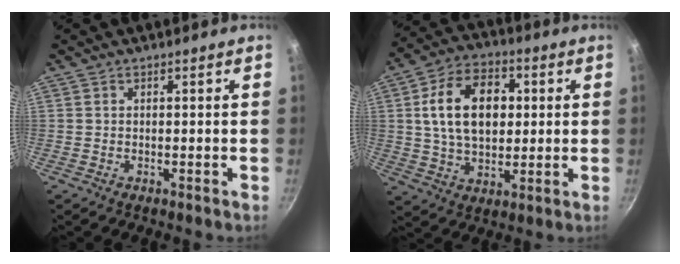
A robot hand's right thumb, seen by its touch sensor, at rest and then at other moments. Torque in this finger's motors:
{"motor_torque": [-1.01, 1.69, 1.22, 0.31, 0.35]}